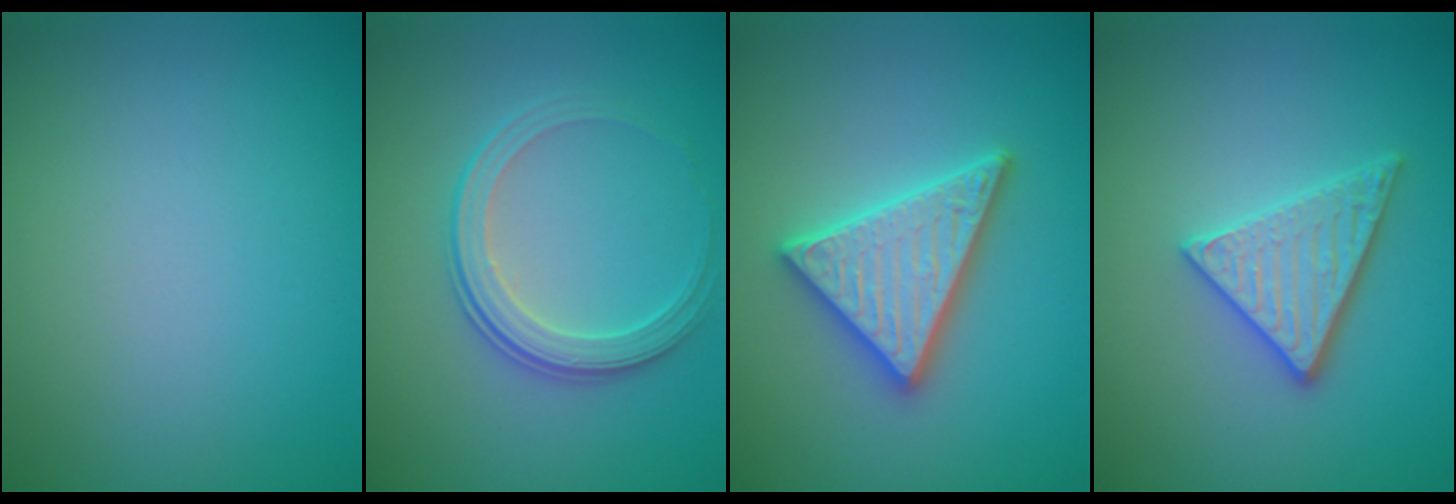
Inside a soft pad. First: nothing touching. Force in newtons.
{"total": 2.8, "press": 2.2, "slide": 1.8}
{"total": 4.7, "press": 4.6, "slide": 0.7}
{"total": 3.1, "press": 2.9, "slide": 1.1}